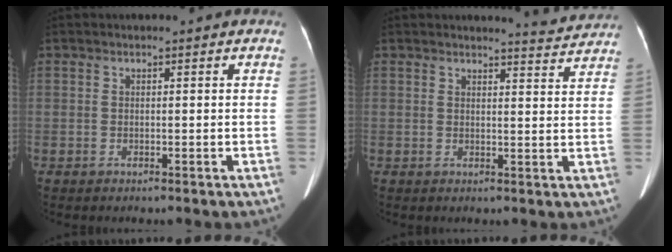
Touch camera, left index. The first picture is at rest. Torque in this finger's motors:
{"motor_torque": [0.20, -0.38, -0.01, 0.02]}